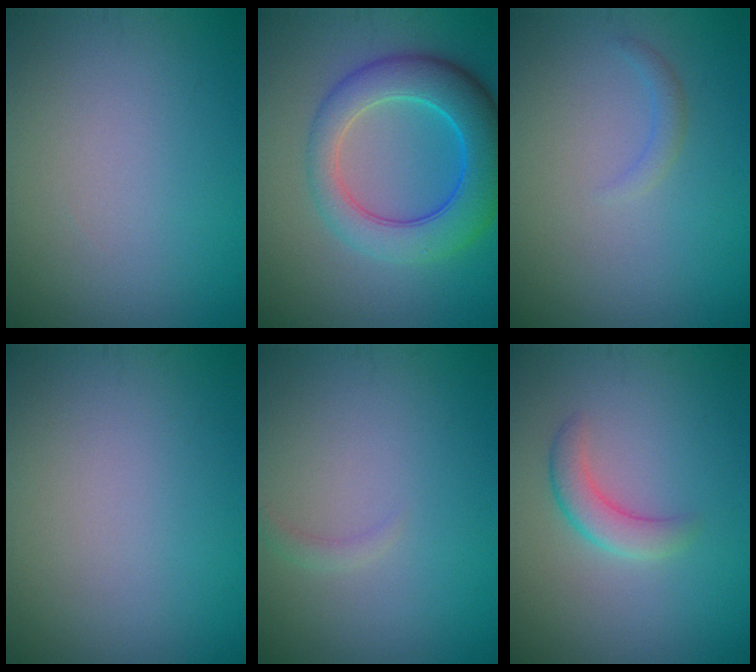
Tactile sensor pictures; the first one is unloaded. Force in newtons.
{"total": 7.6, "press": 7.6, "slide": 0.3}
{"total": 1.0, "press": 1.0, "slide": 0.2}
{"total": 0.0}
{"total": 0.8, "press": 0.8, "slide": 0.0}
{"total": 2.6, "press": 2.6, "slide": 0.1}